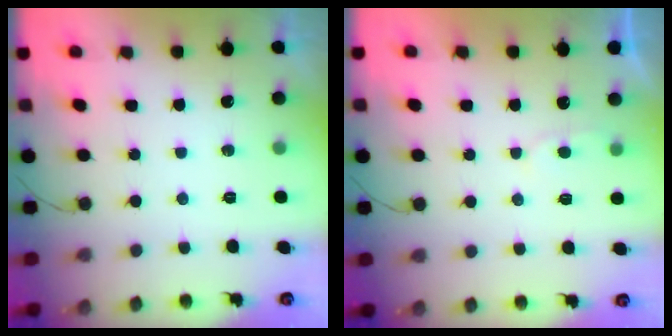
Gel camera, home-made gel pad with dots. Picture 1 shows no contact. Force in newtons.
{"total": 2.5, "press": 2.5, "slide": 0.3}